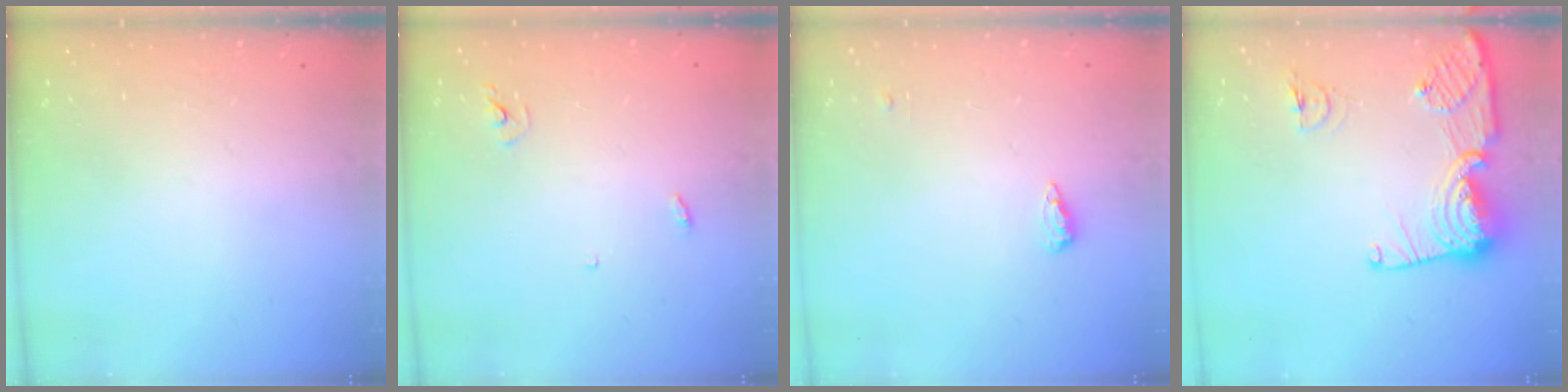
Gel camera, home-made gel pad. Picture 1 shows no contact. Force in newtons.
{"total": 2.9, "press": 2.9, "slide": 0.2}
{"total": 8.7, "press": 5.7, "slide": 6.5}
{"total": 13.9, "press": 13.8, "slide": 1.5}